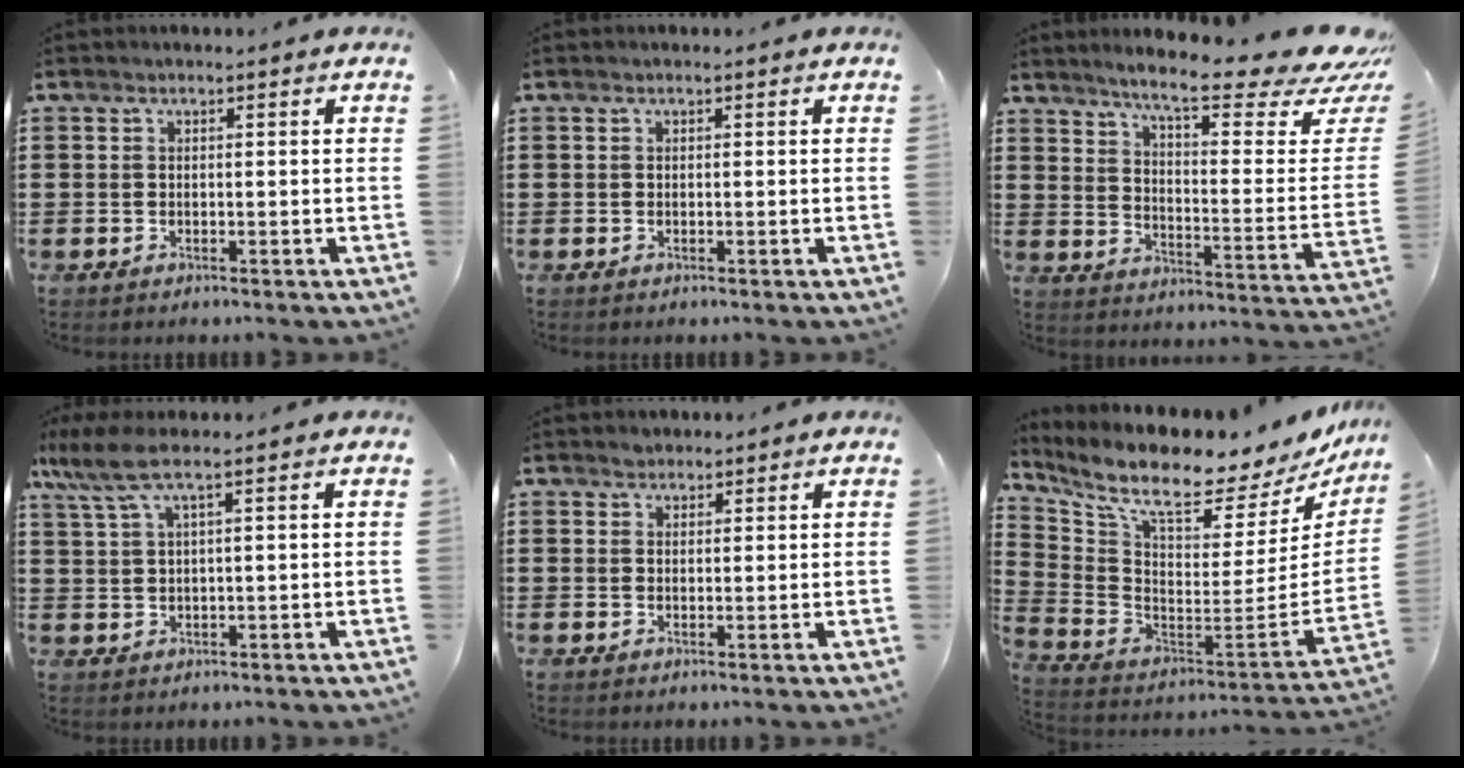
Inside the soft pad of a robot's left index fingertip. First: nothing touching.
{"total": 0.0}
{"total": 11.5, "force": [9.1, 1.3, 7.0], "torque": [-0.127, -0.069, 0.145]}
{"total": 5.1, "force": [2.4, 0.7, 4.5], "torque": [-0.117, -0.007, 0.033]}
{"total": 1.4, "force": [1.3, 0.5, 0.0], "torque": [-0.003, 0.002, 0.025]}
{"total": 9.0, "force": [7.1, 1.3, 5.3], "torque": [-0.128, -0.076, 0.116]}